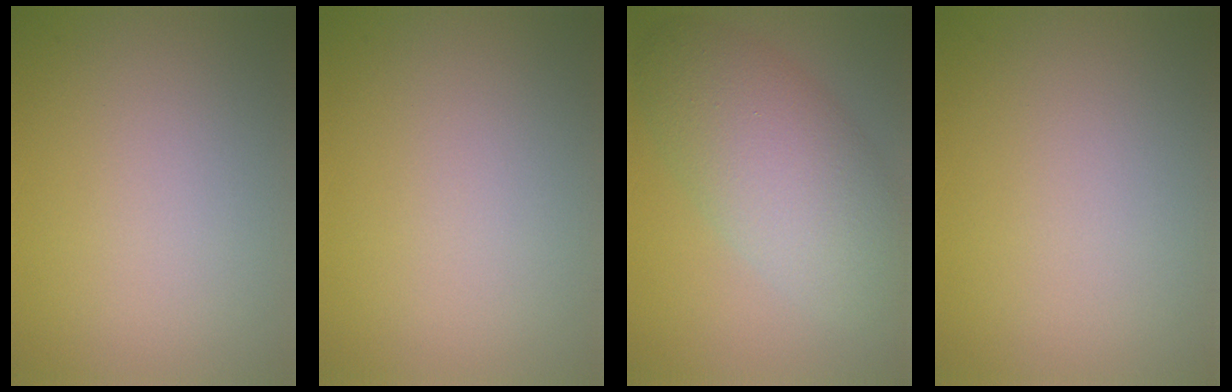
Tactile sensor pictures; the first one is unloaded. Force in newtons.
{"total": 0.0}
{"total": 7.9, "press": 7.9, "slide": 0.5}
{"total": 0.0}